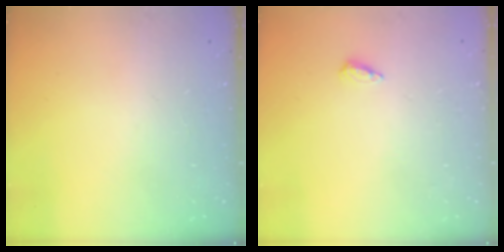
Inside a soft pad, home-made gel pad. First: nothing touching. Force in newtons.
{"total": 4.1, "press": 4.1, "slide": 0.5}